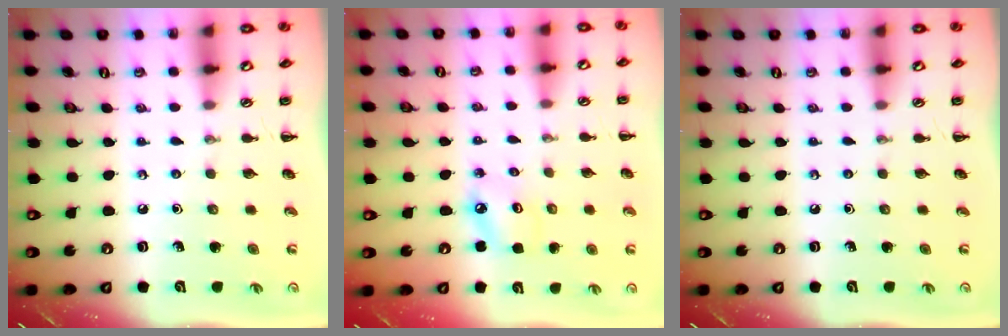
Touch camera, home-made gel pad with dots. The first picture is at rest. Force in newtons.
{"total": 4.2, "press": 4.1, "slide": 0.5}
{"total": 0.0}